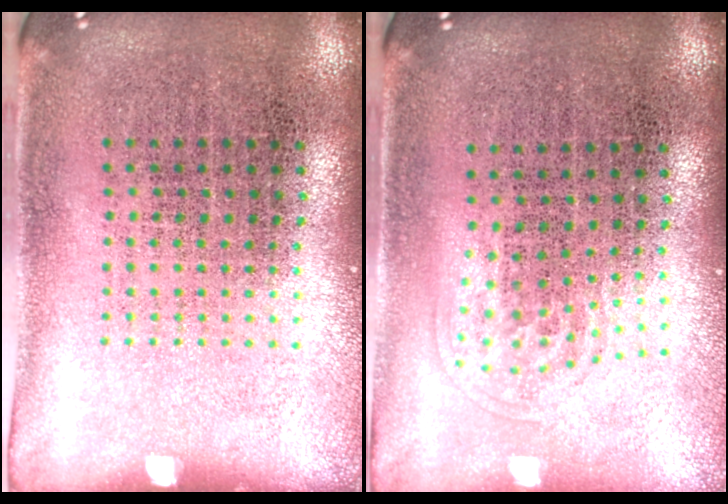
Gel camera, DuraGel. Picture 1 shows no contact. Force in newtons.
{"total": 1.0, "press": 0.6, "slide": 0.8}